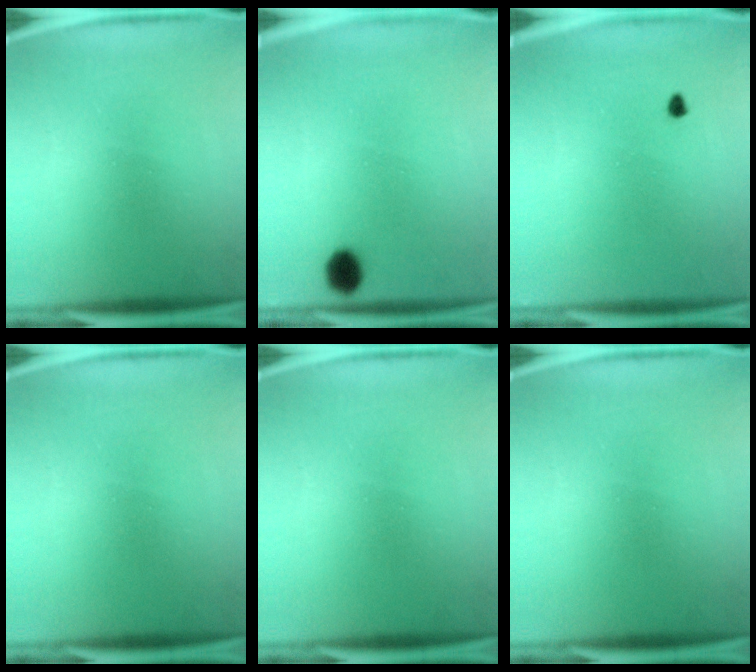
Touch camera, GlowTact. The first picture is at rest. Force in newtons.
{"total": 2.3}
{"total": 0.7}
{"total": 0.0}
{"total": 0.0}
{"total": 0.0}